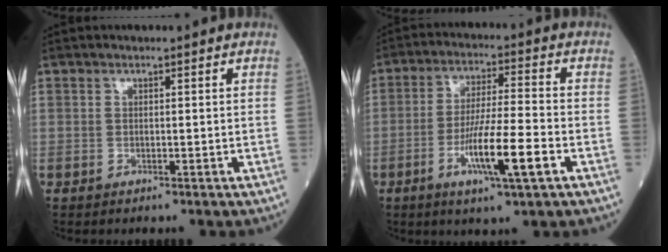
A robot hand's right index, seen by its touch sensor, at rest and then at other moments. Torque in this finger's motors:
{"motor_torque": [1.63, -0.50, 0.77, 0.21]}